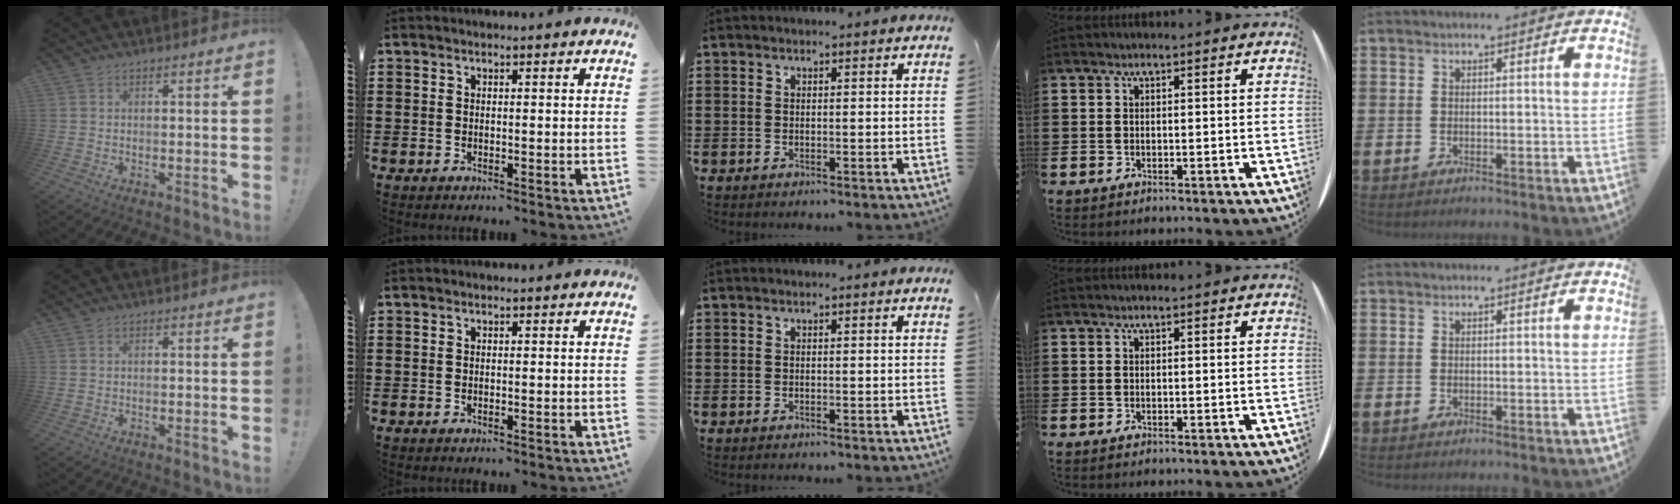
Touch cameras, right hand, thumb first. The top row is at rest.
{}